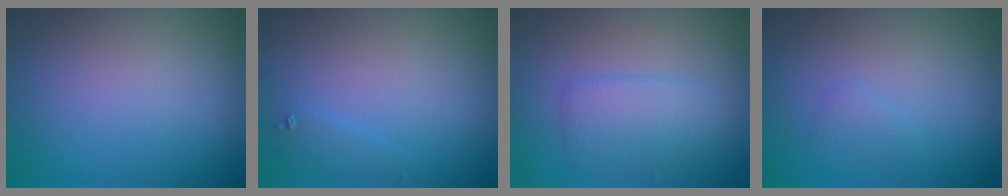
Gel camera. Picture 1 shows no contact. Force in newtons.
{"total": 1.1, "press": 1.1, "slide": 0.1}
{"total": 2.9, "press": 2.9, "slide": 0.2}
{"total": 0.9, "press": 0.9, "slide": 0.0}